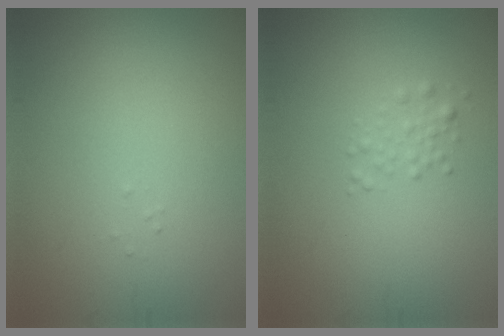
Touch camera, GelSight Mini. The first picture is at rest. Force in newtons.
{"total": 1.2, "press": 1.2, "slide": 0.0}